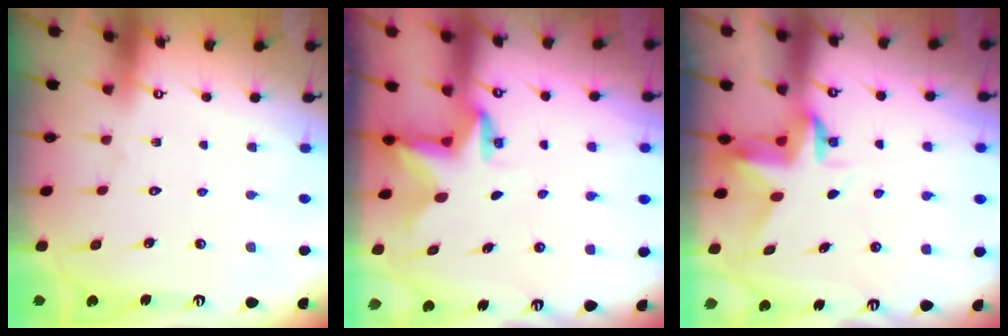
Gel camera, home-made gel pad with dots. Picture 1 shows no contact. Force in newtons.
{"total": 2.9, "press": 2.9, "slide": 0.2}
{"total": 3.1, "press": 3.0, "slide": 0.4}